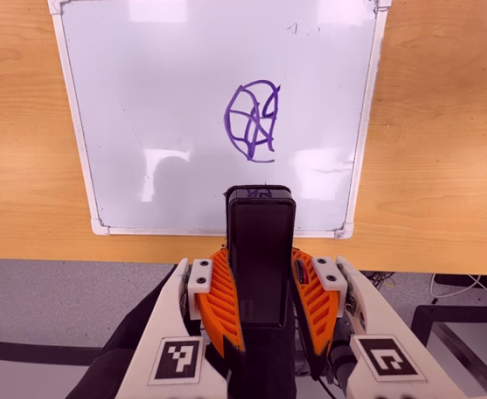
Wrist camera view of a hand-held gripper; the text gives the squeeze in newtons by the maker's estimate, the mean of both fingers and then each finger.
{"total": 11.1, "left": 8.3, "right": 13.9}